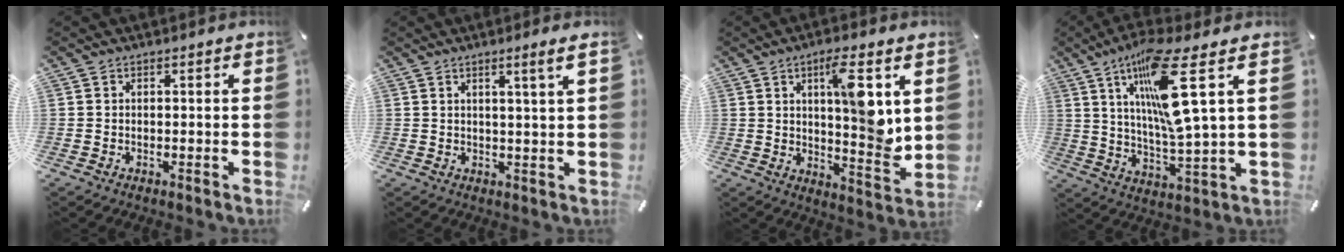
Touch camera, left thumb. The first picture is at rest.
{"total": 4.2, "force": [2.1, -0.4, 3.7], "torque": [-0.072, -0.003, 0.033]}
{"total": 12.0, "force": [4.5, 2.8, 10.8], "torque": [-0.149, -0.031, 0.066]}
{"total": 17.4, "force": [7.9, 2.4, 15.3], "torque": [-0.309, -0.031, 0.111]}